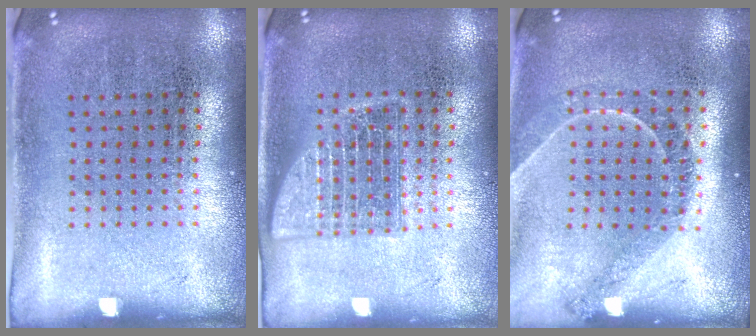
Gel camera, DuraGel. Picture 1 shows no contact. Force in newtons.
{"total": 1.8, "press": 1.7, "slide": 0.3}
{"total": 1.2, "press": 1.1, "slide": 0.4}